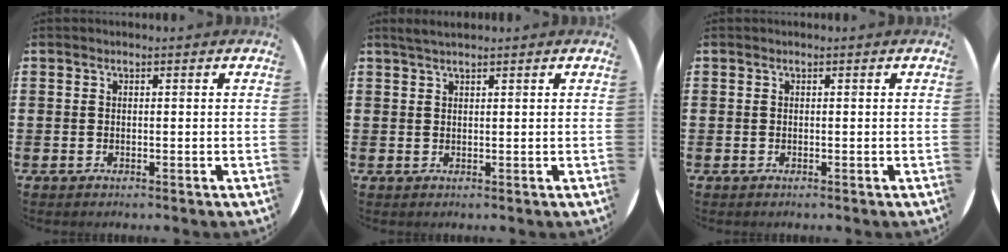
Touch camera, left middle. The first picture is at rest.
{"total": 1.5, "force": [1.3, 0.1, 0.7], "torque": [-0.014, 0.003, 0.024]}
{"total": 0.0}